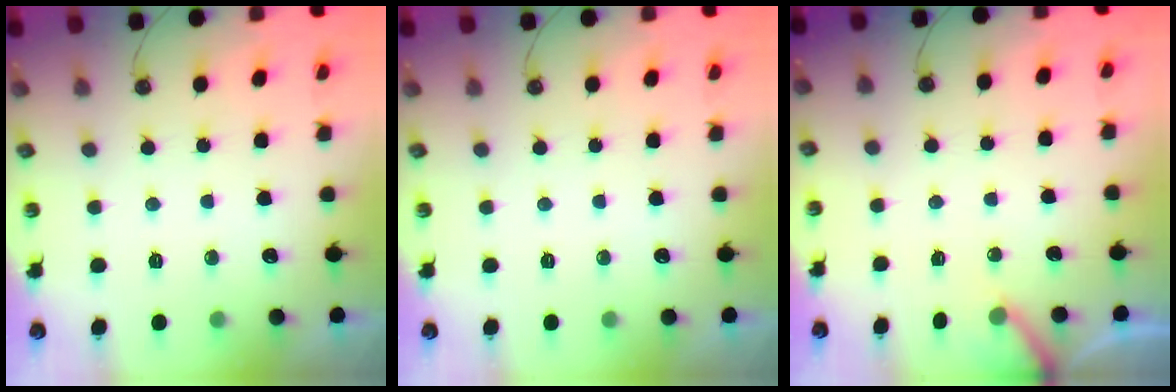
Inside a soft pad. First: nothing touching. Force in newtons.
{"total": 0.0}
{"total": 5.9, "press": 5.8, "slide": 0.5}